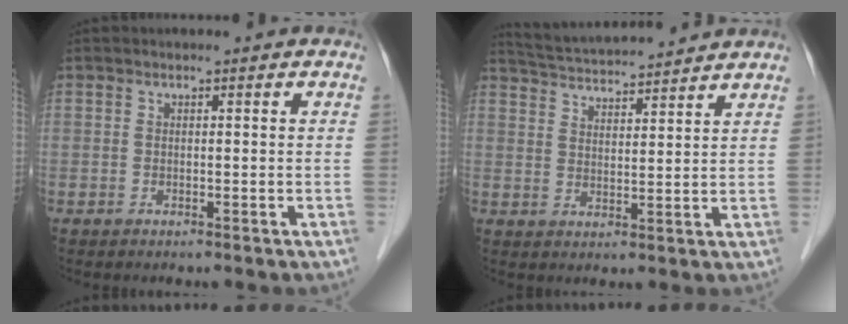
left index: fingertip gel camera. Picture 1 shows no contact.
{"total": 11.8, "force": [11.2, 0.2, 3.7], "torque": [-0.076, 0.024, 0.175]}